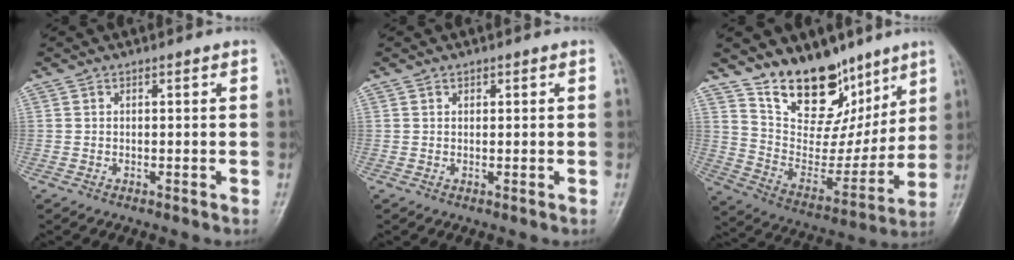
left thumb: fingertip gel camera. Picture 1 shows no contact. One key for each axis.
{"total": 0.6, "fx": 0.3, "fy": 0.4, "fz": 0.2, "tx": 0.001, "ty": -0.001, "tz": 0.005}
{"total": 18.7, "fx": 12.6, "fy": 10.4, "fz": 9.0, "tx": -0.078, "ty": -0.072, "tz": 0.226}